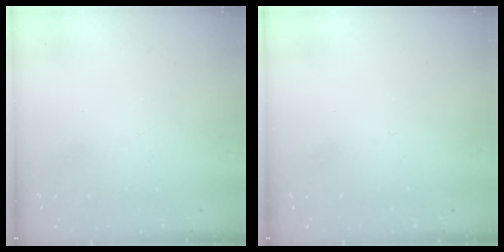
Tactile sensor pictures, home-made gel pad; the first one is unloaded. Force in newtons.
{"total": 0.0}